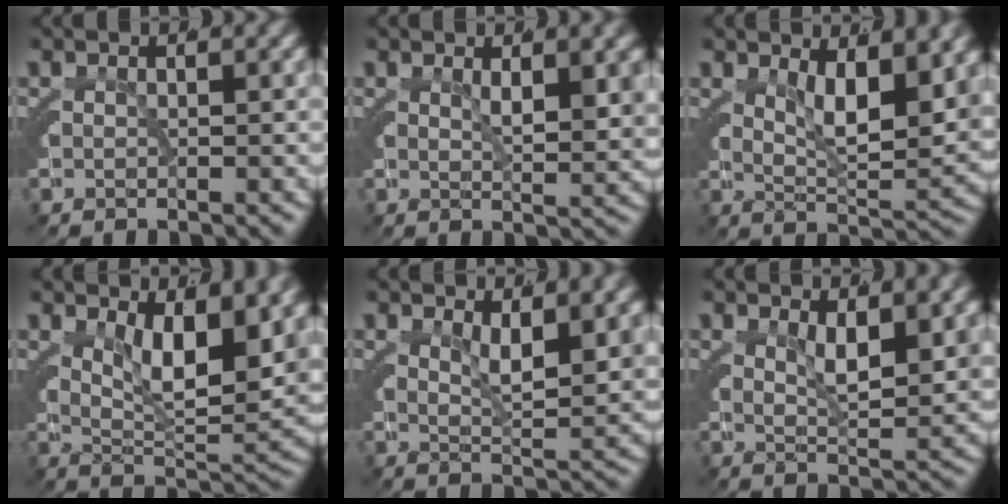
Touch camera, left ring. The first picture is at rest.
{"total": 3.0, "force": [1.6, -0.2, 2.6], "torque": [-0.030, -0.016, 0.034]}
{"total": 6.5, "force": [2.8, 1.6, 5.6], "torque": [-0.073, -0.012, 0.050]}
{"total": 8.3, "force": [3.2, 2.5, 7.3], "torque": [-0.084, -0.004, 0.054]}
{"total": 4.1, "force": [2.5, 0.1, 3.3], "torque": [-0.040, -0.018, 0.049]}
{"total": 4.0, "force": [2.2, 0.2, 3.3], "torque": [-0.042, -0.018, 0.045]}